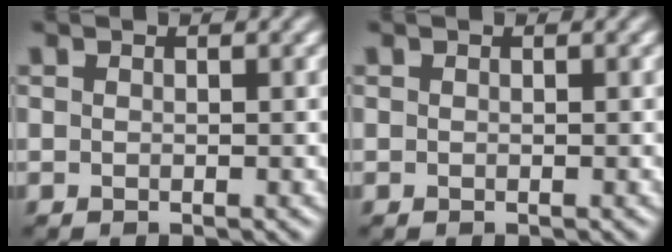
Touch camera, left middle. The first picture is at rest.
{"total": 0.0}